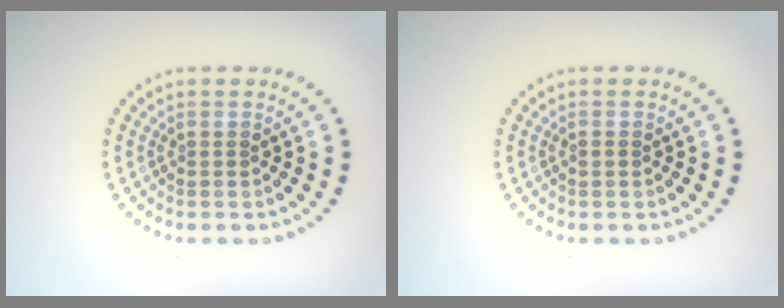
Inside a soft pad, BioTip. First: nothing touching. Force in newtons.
{"total": 0.7, "press": 0.7, "slide": 0.1}